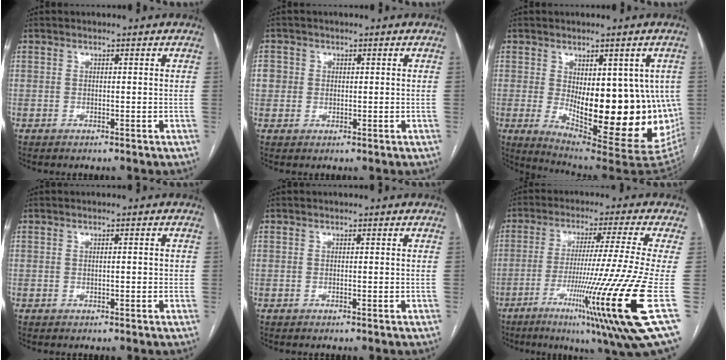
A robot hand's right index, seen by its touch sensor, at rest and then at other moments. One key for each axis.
{"total": 3.2, "fx": 0.3, "fy": 3.1, "fz": 0.8, "tx": -0.011, "ty": 0.011, "tz": 0.012}
{"total": 19.9, "fx": -1.8, "fy": 6.7, "fz": 18.7, "tx": -0.186, "ty": -0.006, "tz": 0.004}
{"total": 1.0, "fx": -0.1, "fy": 0.3, "fz": 1.0, "tx": -0.014, "ty": 0.002, "tz": 0.000}
{"total": 0.0}
{"total": 20.5, "fx": -7.1, "fy": -2.0, "fz": 19.1, "tx": -0.277, "ty": -0.036, "tz": -0.125}